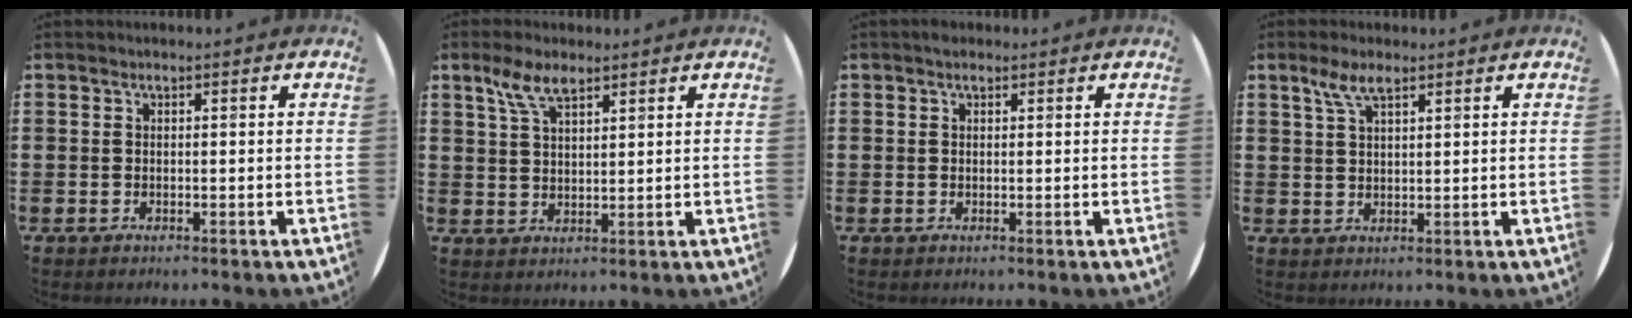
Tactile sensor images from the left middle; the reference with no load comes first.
{"total": 5.2, "force": [3.5, 2.0, 3.4], "torque": [-0.075, 0.006, 0.063]}
{"total": 0.7, "force": [0.6, 0.4, 0.1], "torque": [0.005, 0.000, 0.010]}
{"total": 3.8, "force": [2.6, 1.1, 2.6], "torque": [-0.058, 0.006, 0.045]}